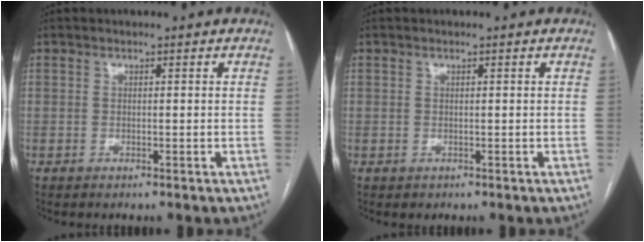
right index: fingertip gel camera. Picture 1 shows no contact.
{"total": 0.6, "force": [0.0, 0.6, 0.1], "torque": [0.003, 0.003, 0.000]}